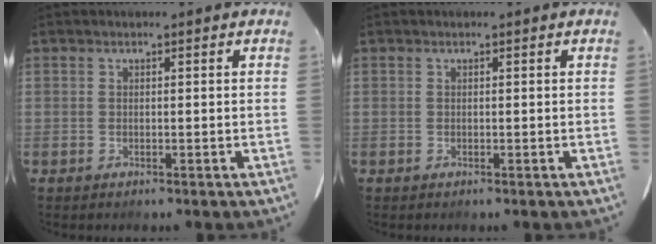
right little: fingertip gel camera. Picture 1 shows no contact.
{"total": 0.0}